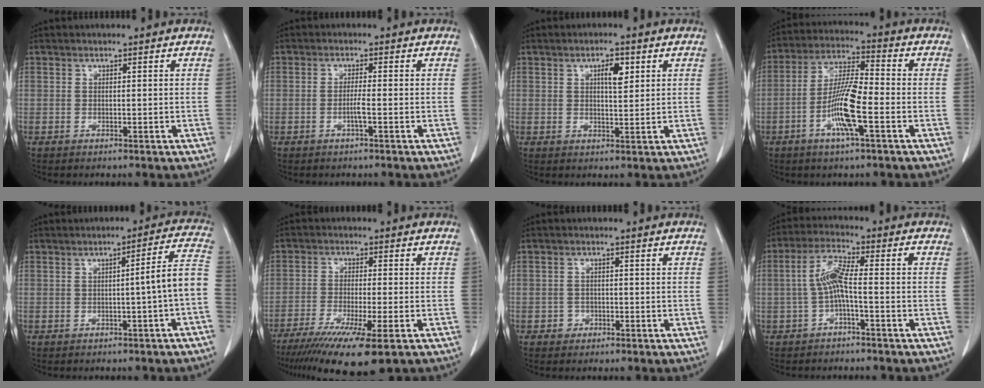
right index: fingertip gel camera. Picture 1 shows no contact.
{"total": 2.1, "force": [-0.7, -0.2, 1.9], "torque": [-0.038, -0.001, -0.014]}
{"total": 3.6, "force": [1.5, 1.1, 3.1], "torque": [-0.052, 0.000, 0.025]}
{"total": 10.3, "force": [-3.5, 1.1, 9.6], "torque": [-0.190, -0.001, -0.070]}
{"total": 6.7, "force": [-1.6, -0.8, 6.4], "torque": [-0.076, 0.017, -0.023]}
{"total": 13.8, "force": [-9.3, 1.2, 10.2], "torque": [-0.165, -0.039, -0.148]}
{"total": 1.8, "force": [-0.8, 1.5, 0.1], "torque": [0.002, 0.008, -0.015]}
{"total": 5.8, "force": [-1.2, 0.7, 5.7], "torque": [-0.117, 0.016, -0.025]}